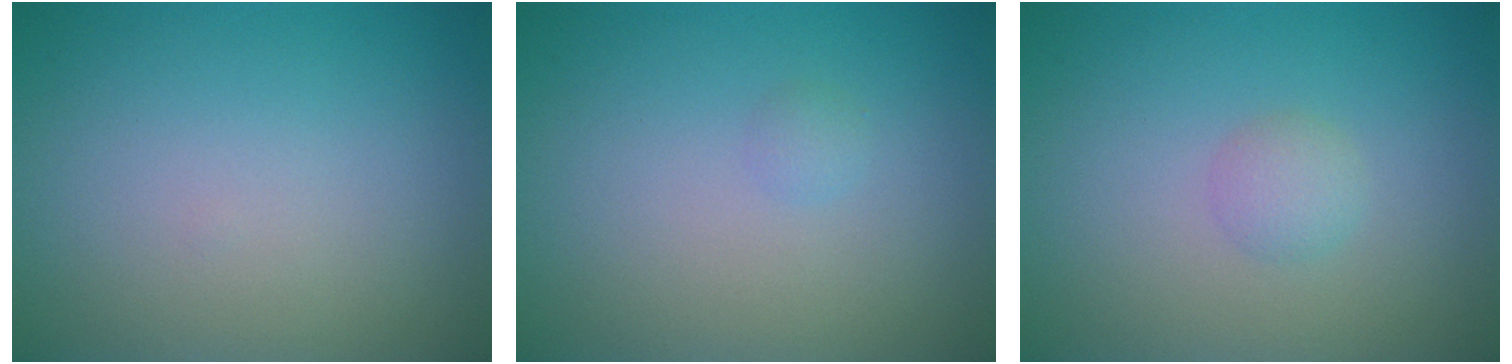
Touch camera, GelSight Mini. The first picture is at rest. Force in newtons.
{"total": 0.6, "press": 0.6, "slide": 0.0}
{"total": 1.3, "press": 1.3, "slide": 0.1}